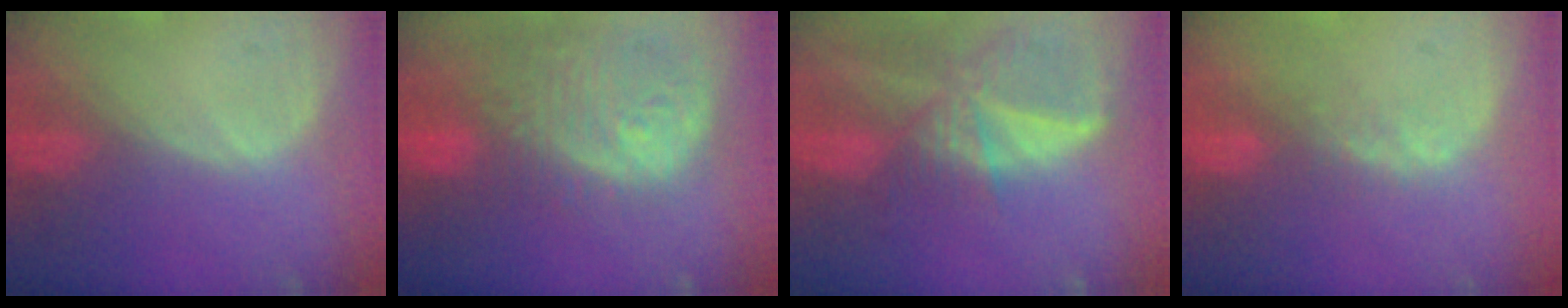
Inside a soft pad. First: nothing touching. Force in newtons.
{"total": 12.0, "press": 10.7, "slide": 5.4}
{"total": 9.4, "press": 8.1, "slide": 4.7}
{"total": 2.5, "press": 1.9, "slide": 1.5}